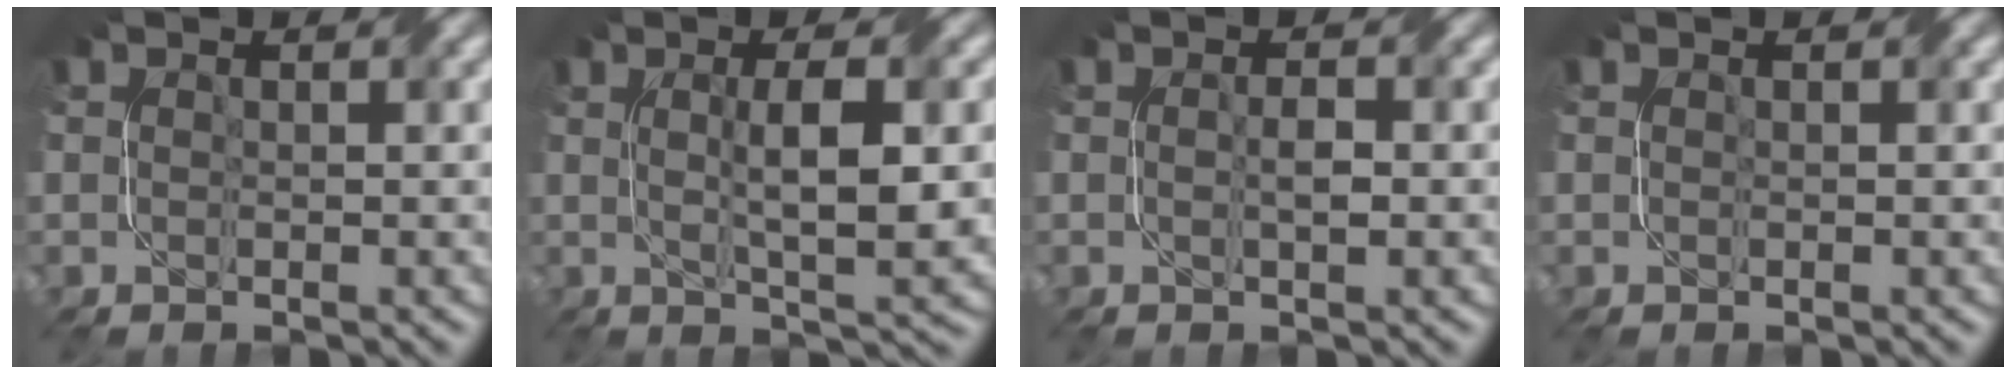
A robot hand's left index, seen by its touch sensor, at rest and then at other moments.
{"total": 6.8, "force": [0.3, 1.6, 6.6], "torque": [-0.100, 0.000, 0.010]}
{"total": 1.4, "force": [-0.2, 0.3, 1.4], "torque": [-0.025, 0.001, -0.002]}
{"total": 0.0}